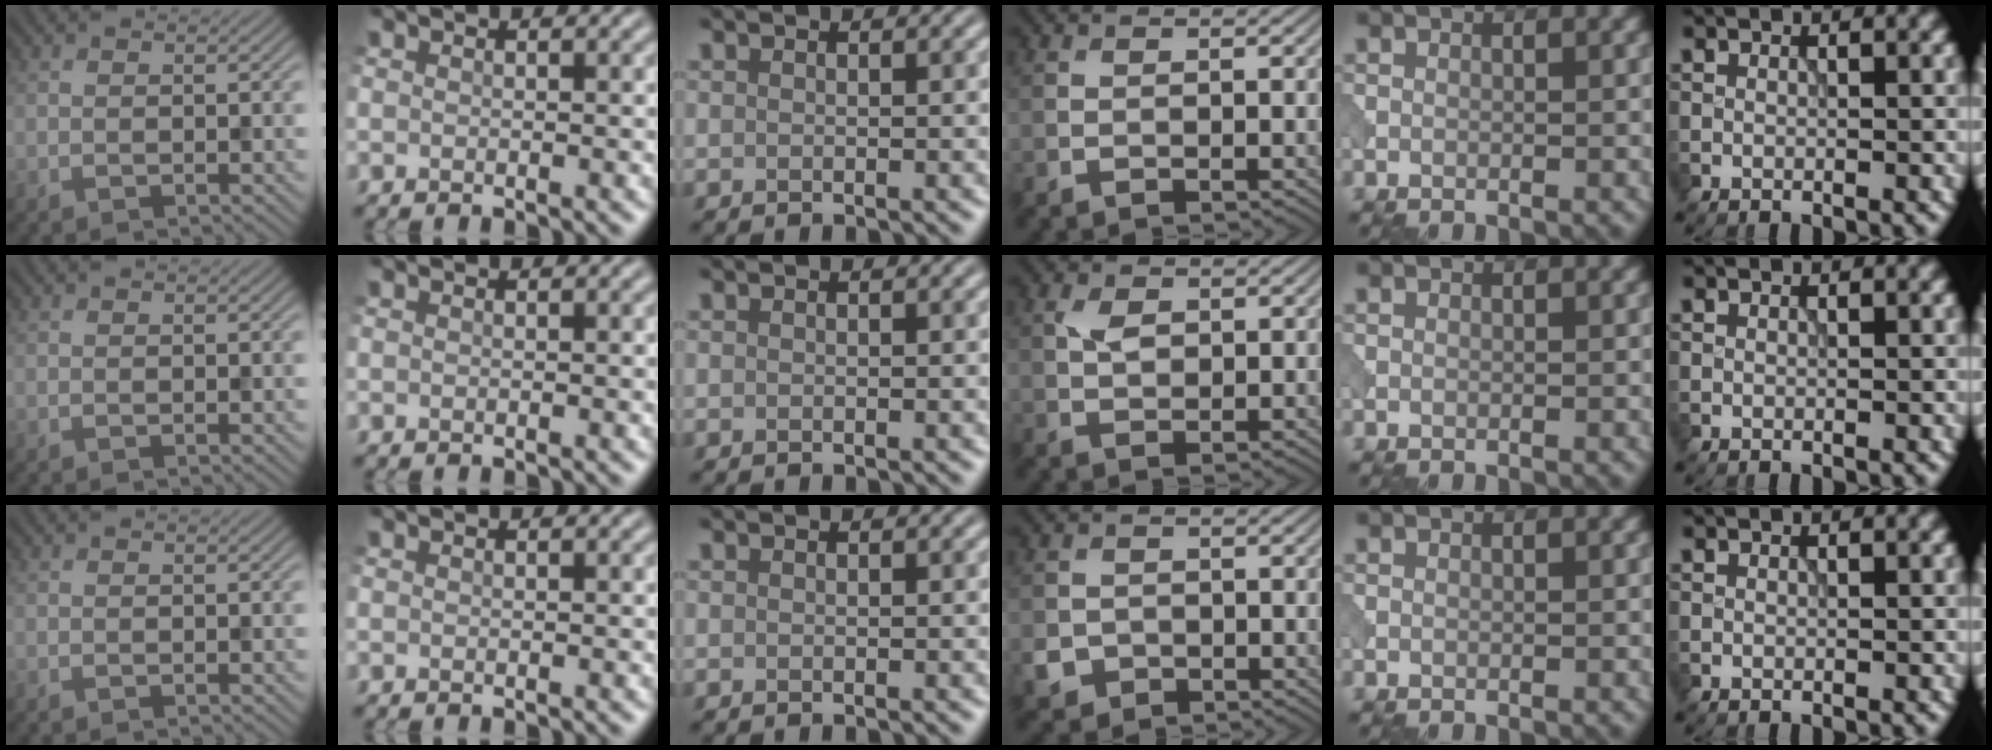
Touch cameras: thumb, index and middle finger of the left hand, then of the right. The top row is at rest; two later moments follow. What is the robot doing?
{"motion": "open", "object": "sandwich press"}